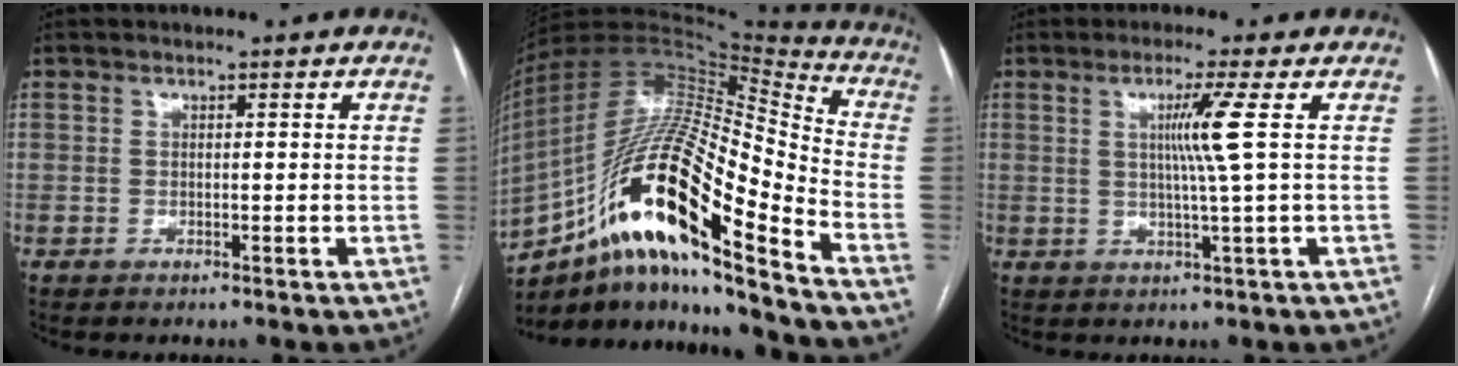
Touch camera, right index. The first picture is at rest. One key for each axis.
{"total": 24.7, "fx": -13.1, "fy": 3.4, "fz": 20.6, "tx": -0.382, "ty": -0.005, "tz": -0.228}
{"total": 5.3, "fx": 1.1, "fy": -1.8, "fz": 4.8, "tx": -0.093, "ty": -0.005, "tz": 0.023}